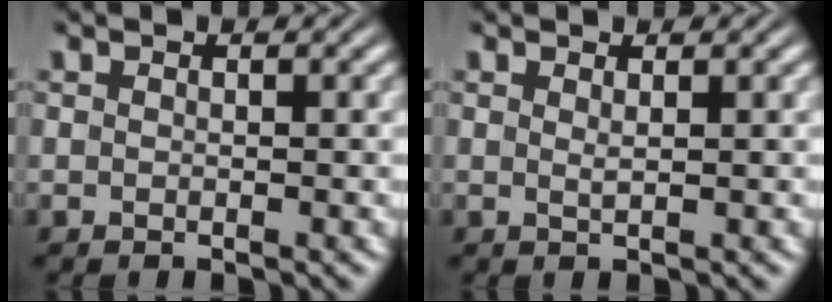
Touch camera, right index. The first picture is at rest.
{"total": 0.8, "force": [0.5, -0.5, 0.3], "torque": [-0.004, -0.007, 0.013]}